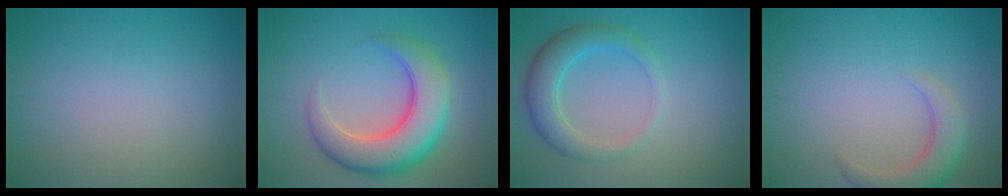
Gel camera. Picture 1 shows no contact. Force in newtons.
{"total": 7.8, "press": 7.8, "slide": 0.4}
{"total": 3.9, "press": 3.9, "slide": 0.2}
{"total": 3.6, "press": 3.6, "slide": 0.3}